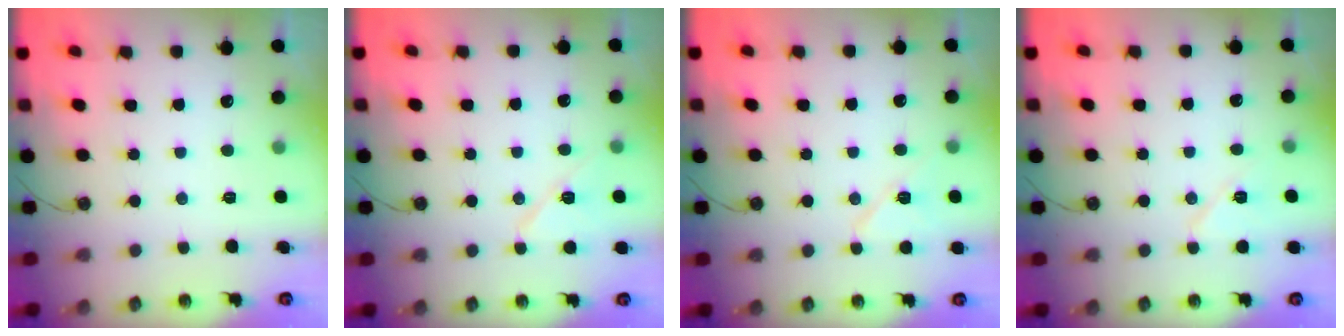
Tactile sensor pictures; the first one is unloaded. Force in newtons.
{"total": 8.5, "press": 8.4, "slide": 1.1}
{"total": 7.9, "press": 7.9, "slide": 1.0}
{"total": 7.0, "press": 7.0, "slide": 0.8}